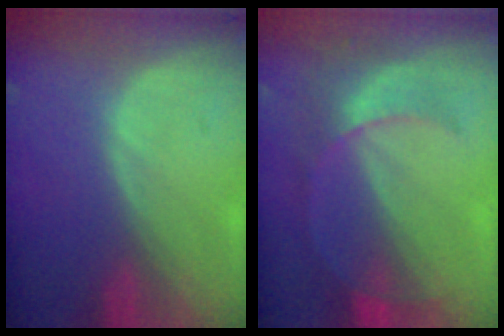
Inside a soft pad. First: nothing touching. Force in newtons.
{"total": 7.9, "press": 6.9, "slide": 3.9}